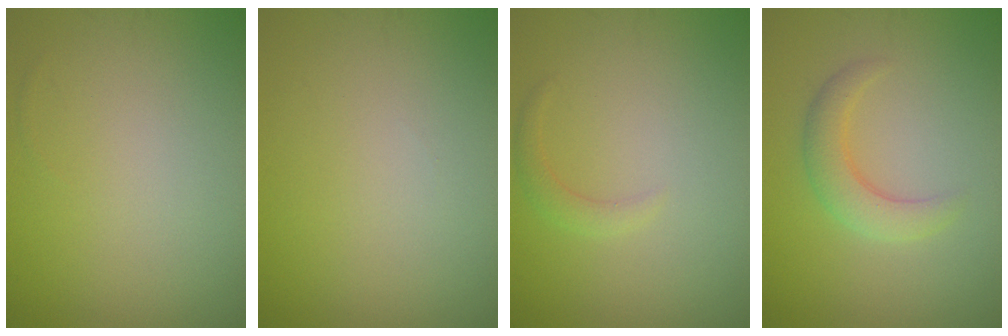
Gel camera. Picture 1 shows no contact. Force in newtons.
{"total": 0.0}
{"total": 1.2, "press": 1.2, "slide": 0.1}
{"total": 2.7, "press": 2.7, "slide": 0.2}